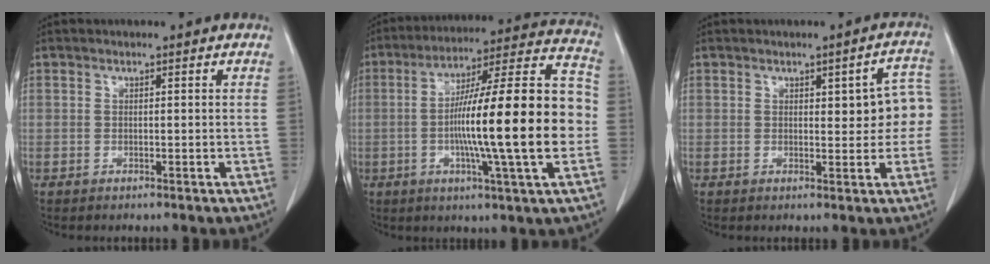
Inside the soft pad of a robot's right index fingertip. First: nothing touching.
{"total": 22.1, "force": [-2.7, 0.7, 21.9], "torque": [-0.317, 0.018, -0.051]}
{"total": 6.6, "force": [0.8, 2.5, 6.1], "torque": [-0.055, 0.026, 0.011]}